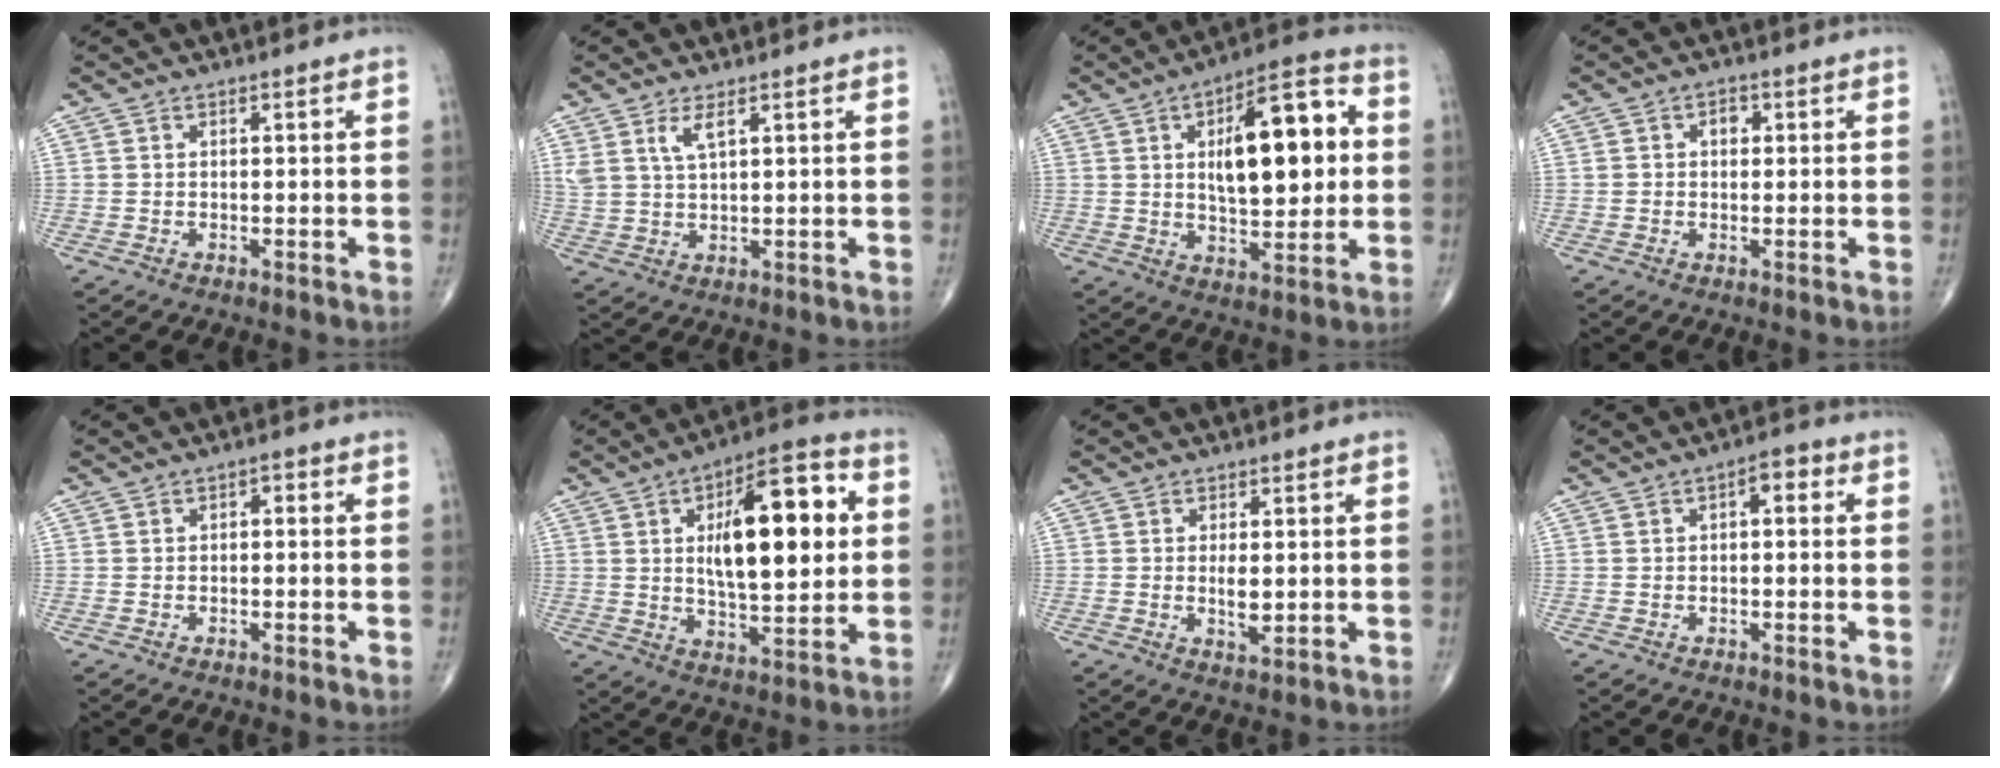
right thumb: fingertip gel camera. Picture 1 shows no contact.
{"total": 3.9, "force": [2.2, 1.1, 3.1], "torque": [-0.067, -0.012, 0.050]}
{"total": 18.1, "force": [3.0, 7.8, 16.0], "torque": [-0.209, 0.010, 0.042]}
{"total": 2.1, "force": [0.5, 1.6, 1.3], "torque": [-0.012, 0.004, 0.005]}
{"total": 1.2, "force": [0.0, 0.7, 1.0], "torque": [-0.009, 0.005, -0.005]}
{"total": 19.9, "force": [3.8, 8.1, 17.8], "torque": [-0.240, 0.002, 0.055]}
{"total": 3.4, "force": [0.1, 1.3, 3.2], "torque": [-0.055, -0.009, 0.007]}
{"total": 3.4, "force": [0.8, 1.7, 2.9], "torque": [-0.034, 0.011, 0.003]}